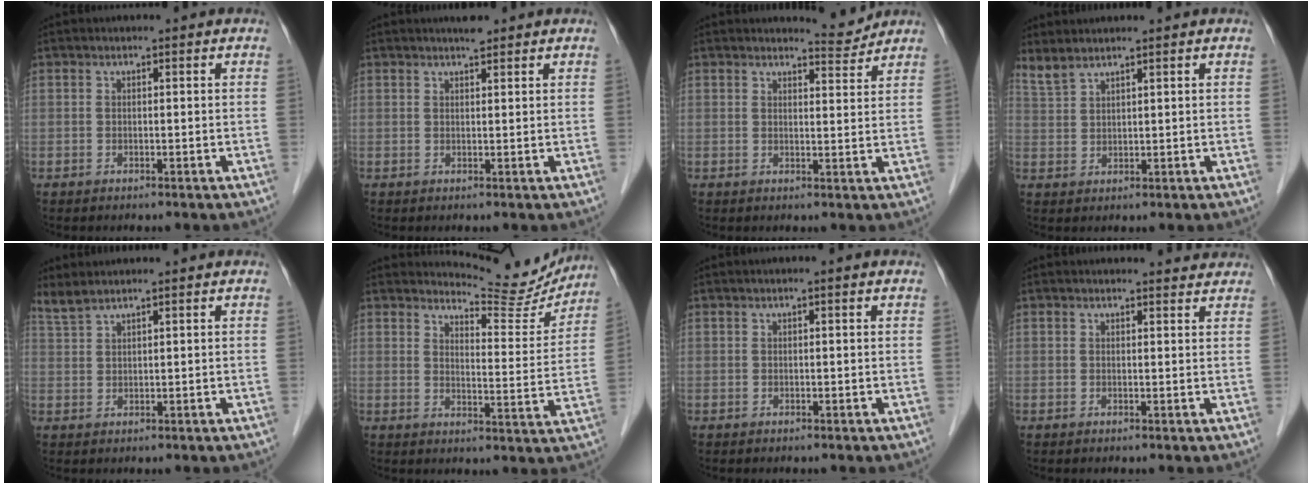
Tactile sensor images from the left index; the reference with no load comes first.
{"total": 1.6, "force": [1.4, 0.2, 0.7], "torque": [-0.016, 0.001, 0.025]}
{"total": 2.8, "force": [2.8, -0.3, -0.4], "torque": [-0.002, -0.020, 0.040]}
{"total": 2.8, "force": [2.7, 0.1, 0.8], "torque": [-0.025, 0.008, 0.063]}
{"total": 2.5, "force": [2.4, -0.2, 0.8], "torque": [-0.025, 0.013, 0.056]}
{"total": 11.3, "force": [11.1, 1.4, 0.7], "torque": [-0.008, -0.043, 0.135]}
{"total": 0.7, "force": [0.2, -0.1, 0.7], "torque": [-0.014, 0.000, 0.005]}
{"total": 4.3, "force": [4.2, 0.6, 0.7], "torque": [-0.009, 0.004, 0.038]}